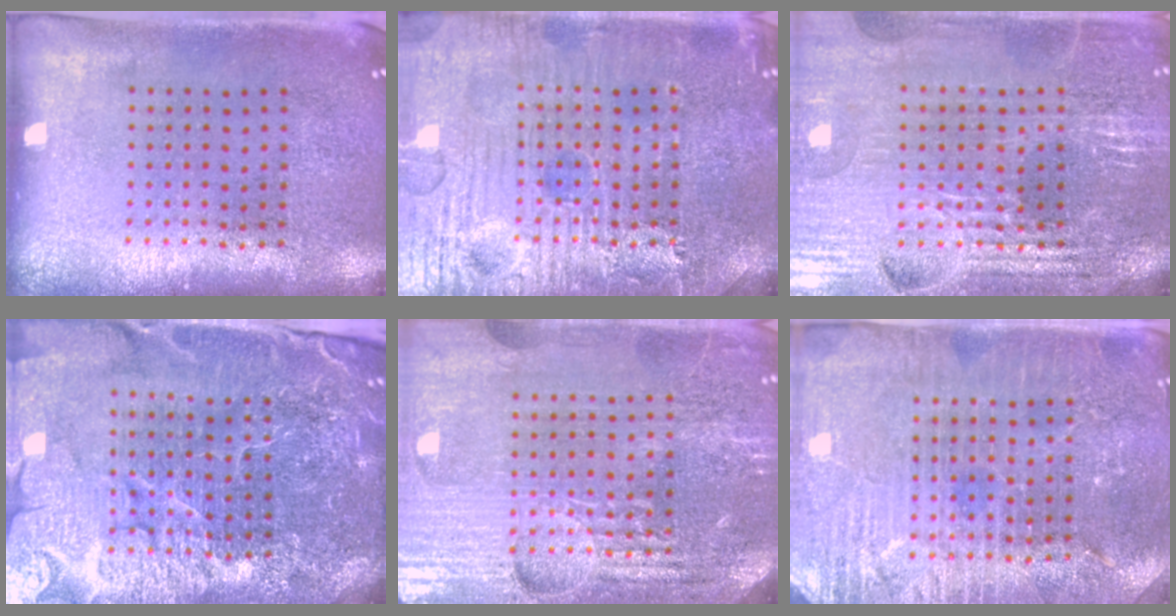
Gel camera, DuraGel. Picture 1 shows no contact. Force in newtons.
{"total": 7.1, "press": 7.1, "slide": 0.9}
{"total": 3.4, "press": 3.4, "slide": 0.5}
{"total": 5.9, "press": 5.3, "slide": 2.6}
{"total": 4.9, "press": 4.6, "slide": 1.8}
{"total": 3.7, "press": 3.6, "slide": 0.9}